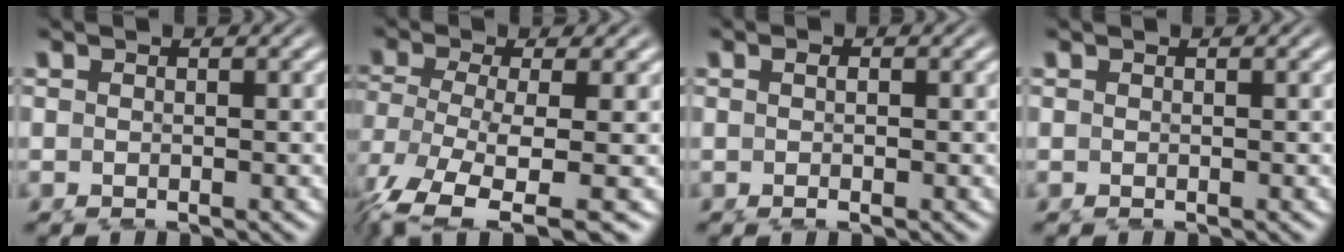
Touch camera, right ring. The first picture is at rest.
{"total": 11.4, "force": [-8.1, 5.2, 6.0], "torque": [-0.158, -0.086, -0.089]}
{"total": 0.8, "force": [-0.3, -0.3, 0.7], "torque": [-0.004, -0.002, -0.001]}
{"total": 0.0}